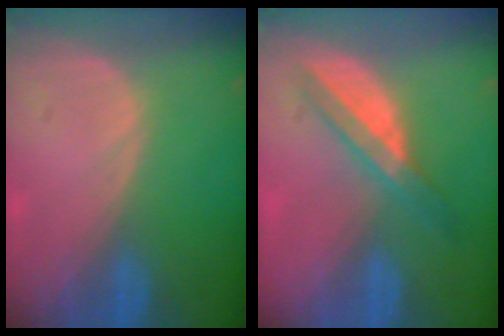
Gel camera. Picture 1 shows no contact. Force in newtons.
{"total": 6.1, "press": 5.4, "slide": 2.9}